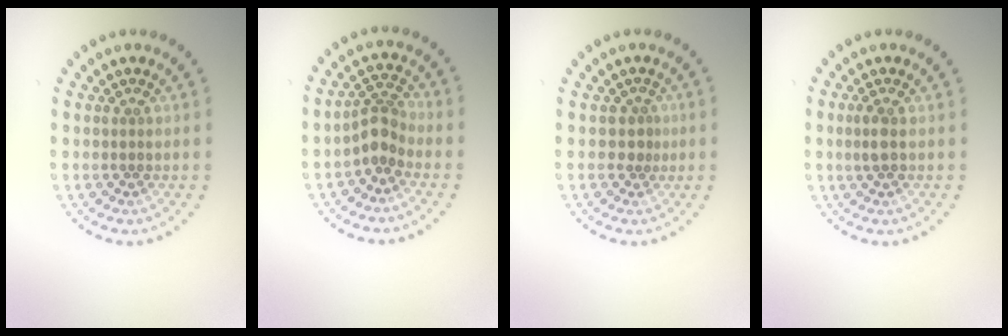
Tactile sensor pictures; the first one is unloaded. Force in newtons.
{"total": 2.4, "press": 1.8, "slide": 1.6}
{"total": 1.1, "press": 0.7, "slide": 0.9}
{"total": 1.2, "press": 1.1, "slide": 0.4}